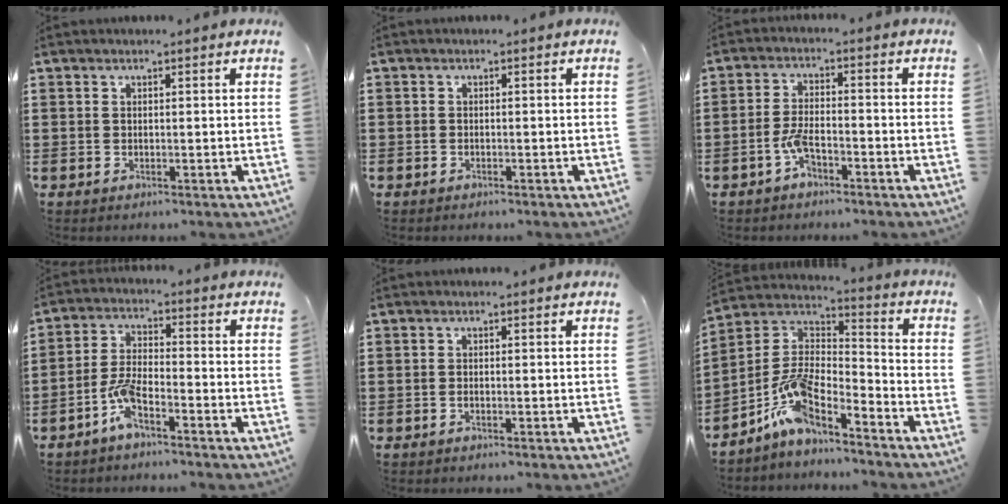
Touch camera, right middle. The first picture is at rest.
{"total": 0.8, "force": [-0.6, 0.4, 0.1], "torque": [-0.003, -0.001, -0.013]}
{"total": 4.1, "force": [-2.3, 1.4, 3.1], "torque": [-0.076, -0.002, -0.046]}
{"total": 5.5, "force": [-3.5, 1.4, 4.1], "torque": [-0.104, -0.006, -0.071]}
{"total": 0.6, "force": [-0.4, 0.1, 0.4], "torque": [-0.013, -0.005, -0.005]}
{"total": 9.5, "force": [-7.5, 2.5, 5.4], "torque": [-0.122, 0.001, -0.153]}